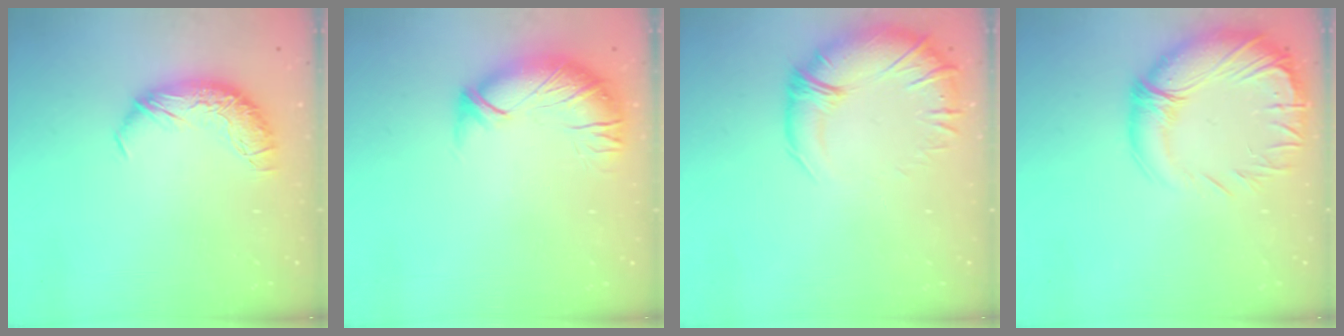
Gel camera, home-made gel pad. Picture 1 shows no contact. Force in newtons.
{"total": 2.9, "press": 1.4, "slide": 2.6}
{"total": 2.8, "press": 0.5, "slide": 2.8}
{"total": 4.8, "press": 3.8, "slide": 2.8}